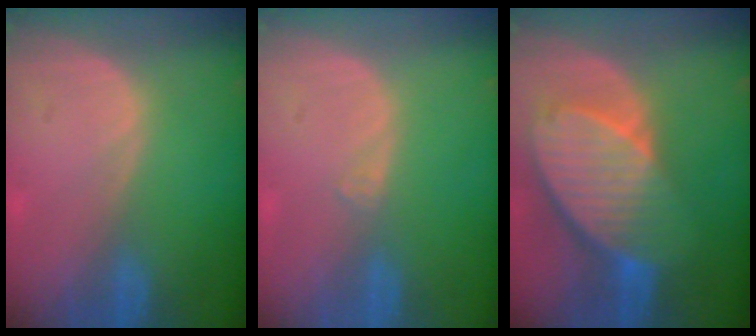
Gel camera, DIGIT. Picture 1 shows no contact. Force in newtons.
{"total": 0.6, "press": 0.5, "slide": 0.2}
{"total": 10.2, "press": 8.8, "slide": 5.0}